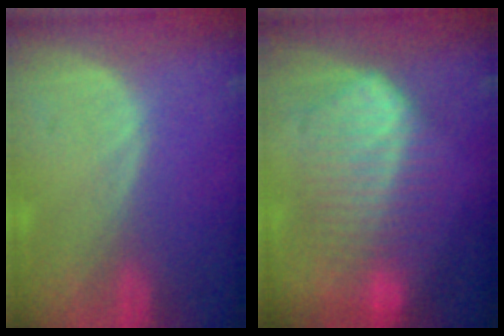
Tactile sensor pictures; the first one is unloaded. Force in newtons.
{"total": 9.5, "press": 9.5, "slide": 0.3}